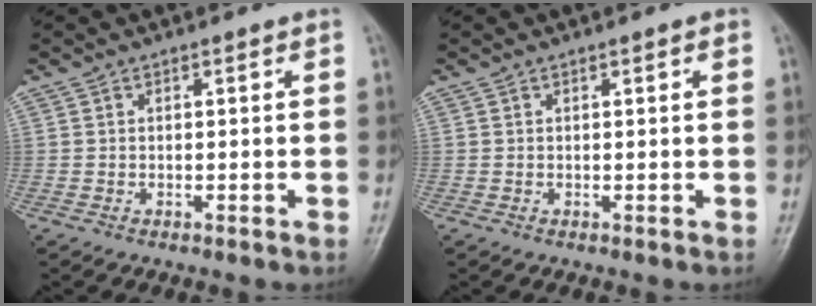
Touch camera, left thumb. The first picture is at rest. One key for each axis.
{"total": 0.7, "fx": 0.3, "fy": 0.2, "fz": 0.6, "tx": -0.010, "ty": 0.001, "tz": 0.004}